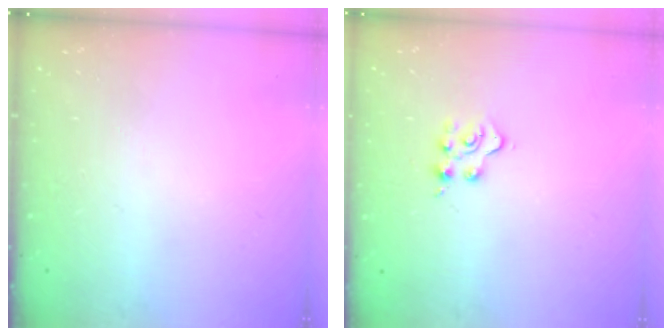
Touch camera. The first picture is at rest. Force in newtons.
{"total": 4.2, "press": 4.2, "slide": 0.5}